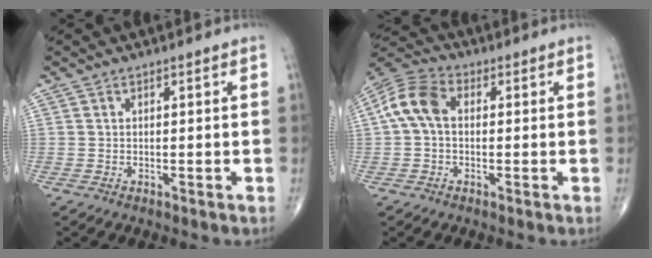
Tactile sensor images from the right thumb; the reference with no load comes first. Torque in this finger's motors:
{"motor_torque": [-0.26, 0.59, 0.65, -0.15, 0.26]}